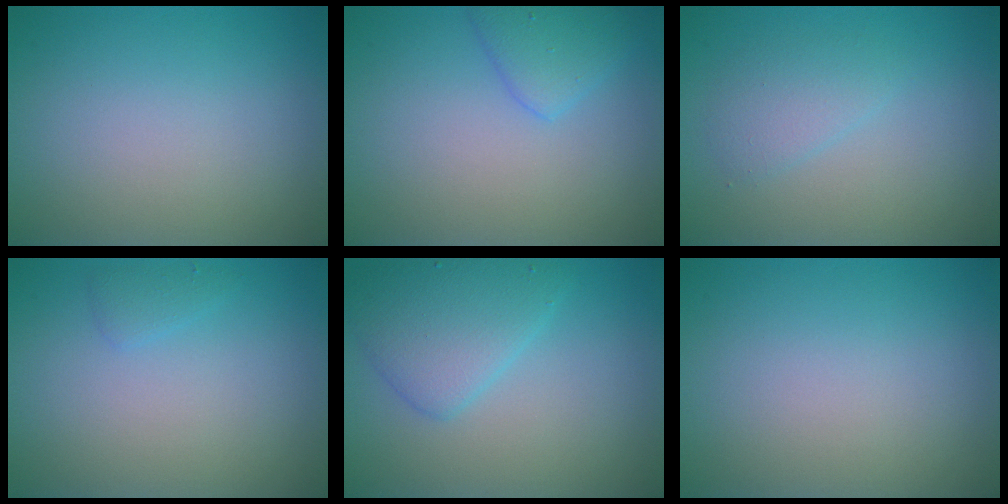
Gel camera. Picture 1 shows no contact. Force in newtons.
{"total": 2.3, "press": 2.3, "slide": 0.1}
{"total": 1.8, "press": 1.8, "slide": 0.2}
{"total": 0.9, "press": 0.9, "slide": 0.1}
{"total": 3.0, "press": 3.0, "slide": 0.1}
{"total": 0.0}